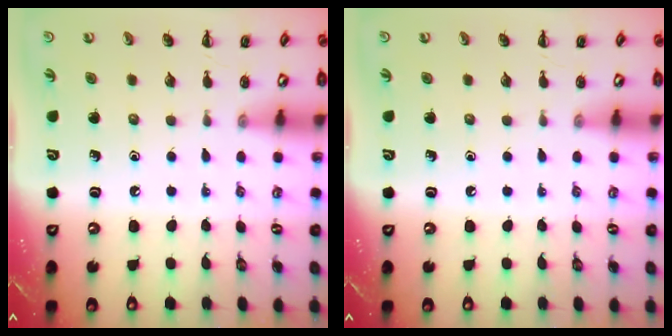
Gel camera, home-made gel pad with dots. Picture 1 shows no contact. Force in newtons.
{"total": 0.0}